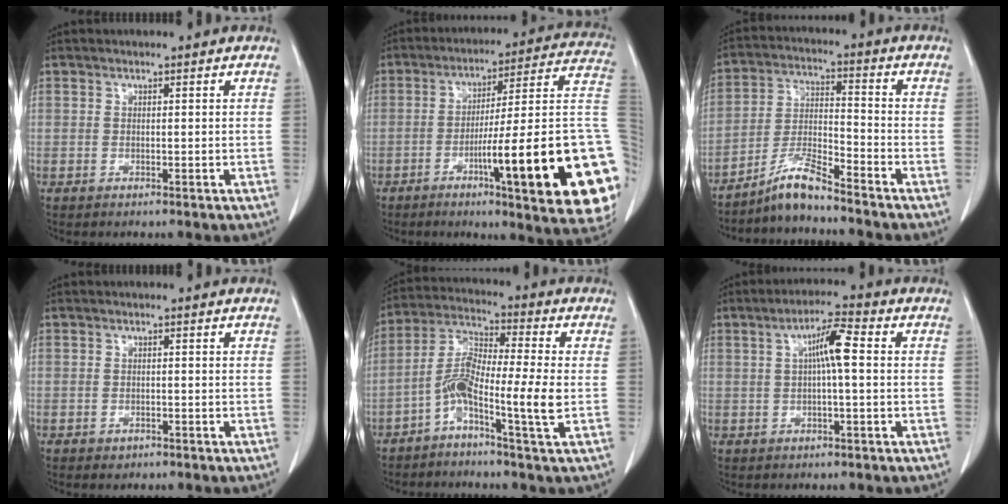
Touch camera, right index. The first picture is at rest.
{"total": 26.7, "force": [-7.3, 1.4, 25.6], "torque": [-0.239, -0.001, -0.107]}
{"total": 7.0, "force": [-6.1, 0.0, 3.4], "torque": [-0.074, -0.009, -0.118]}
{"total": 1.0, "force": [-0.6, 0.7, 0.3], "torque": [-0.006, 0.002, -0.005]}
{"total": 9.3, "force": [-3.3, -0.2, 8.6], "torque": [-0.179, 0.017, -0.073]}
{"total": 5.6, "force": [0.7, 0.4, 5.6], "torque": [-0.100, 0.013, 0.009]}